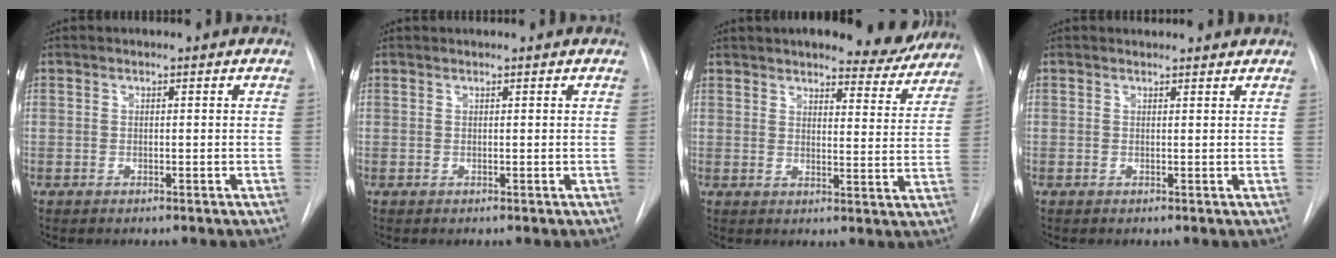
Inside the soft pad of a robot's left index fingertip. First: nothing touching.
{"total": 0.0}
{"total": 9.8, "force": [8.7, 2.5, 3.8], "torque": [-0.033, -0.019, 0.100]}
{"total": 2.8, "force": [2.7, 0.7, 0.3], "torque": [-0.010, 0.014, 0.028]}